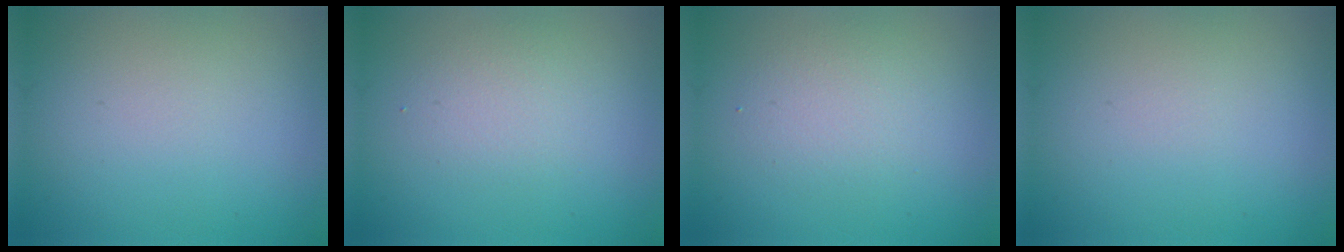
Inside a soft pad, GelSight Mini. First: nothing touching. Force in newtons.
{"total": 2.2, "press": 2.2, "slide": 0.1}
{"total": 2.5, "press": 2.4, "slide": 0.1}
{"total": 0.0}